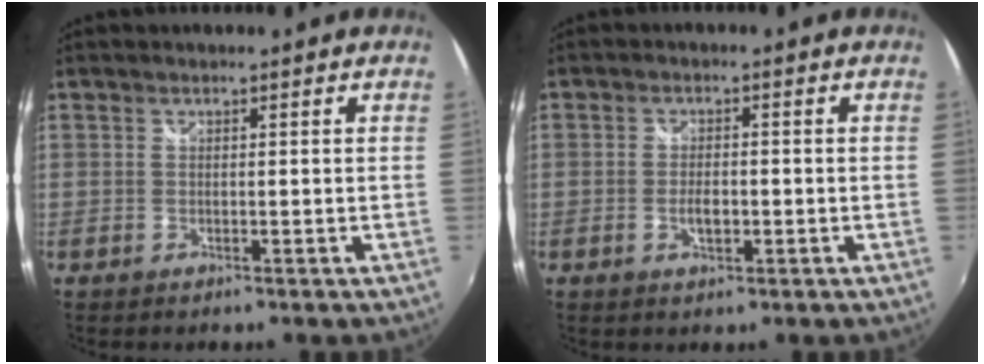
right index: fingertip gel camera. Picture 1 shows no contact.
{"total": 3.2, "force": [-0.9, 1.5, 2.6], "torque": [-0.050, -0.001, -0.017]}